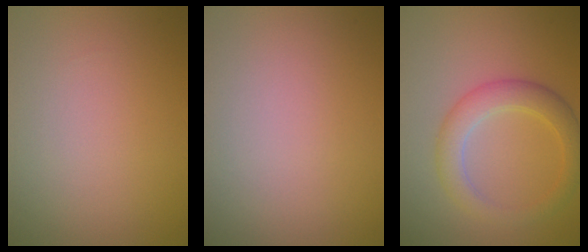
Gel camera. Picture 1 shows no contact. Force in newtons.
{"total": 0.0}
{"total": 3.7, "press": 3.7, "slide": 0.3}